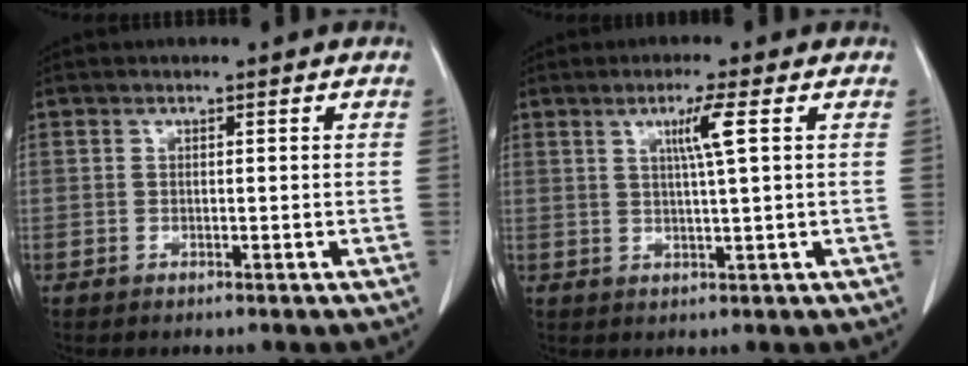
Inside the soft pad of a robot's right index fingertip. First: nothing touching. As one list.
[{"total": 4.2, "force": [1.4, -0.8, 3.9], "torque": [-0.072, -0.003, 0.026]}]